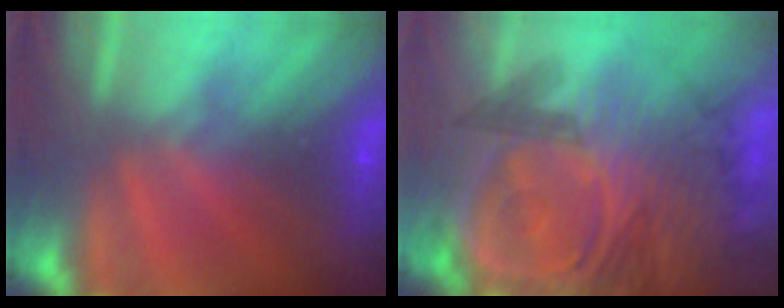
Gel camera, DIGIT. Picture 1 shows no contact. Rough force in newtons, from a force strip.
{"total": 7.7}